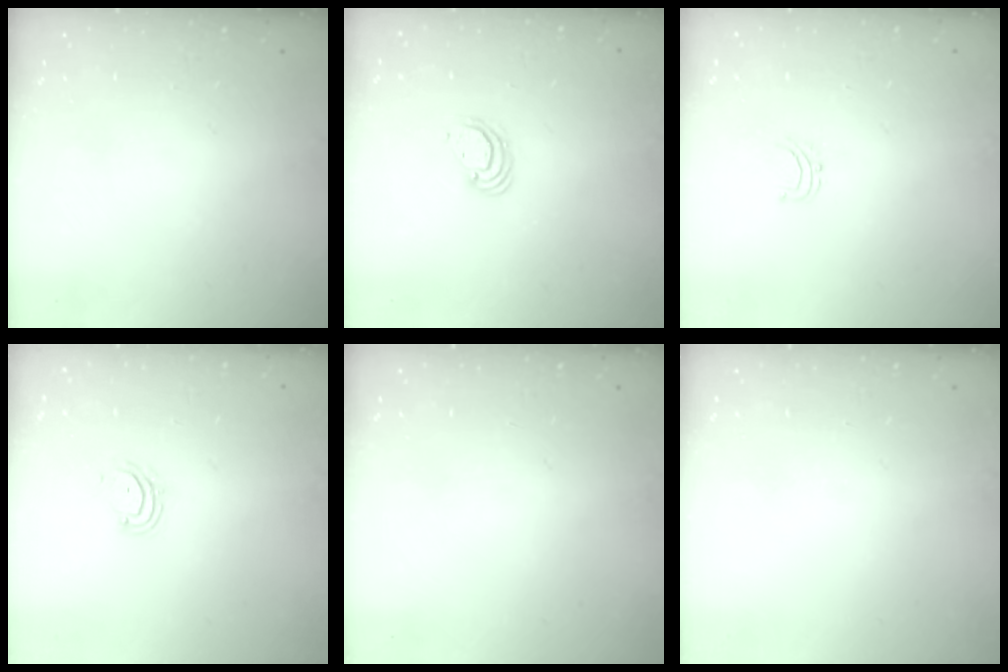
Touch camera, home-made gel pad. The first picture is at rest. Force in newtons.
{"total": 3.7, "press": 3.7, "slide": 0.3}
{"total": 3.6, "press": 3.5, "slide": 0.4}
{"total": 4.1, "press": 4.1, "slide": 0.3}
{"total": 0.0}
{"total": 0.0}